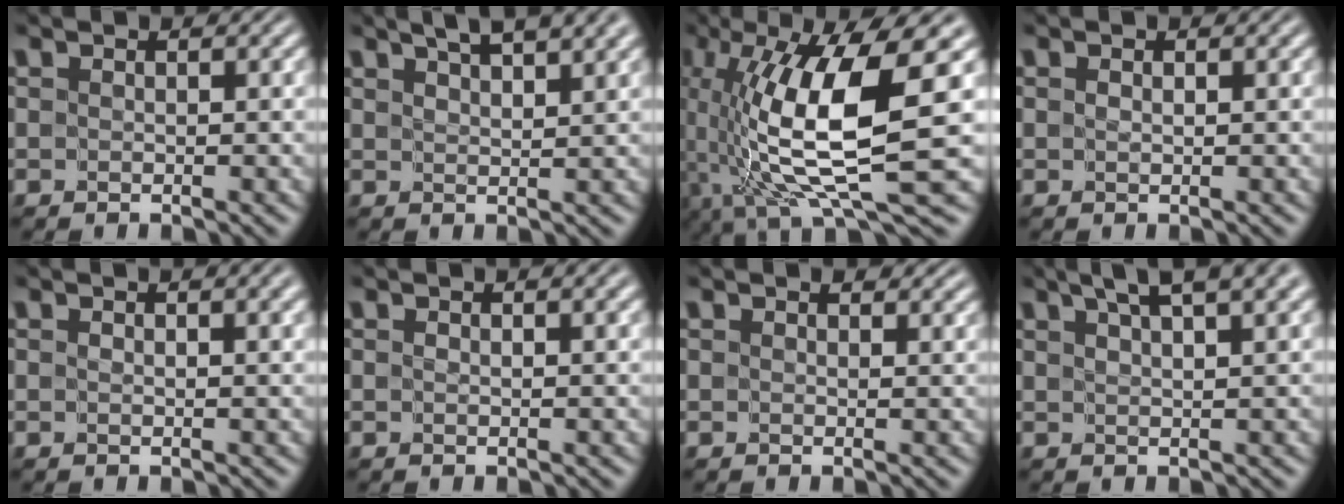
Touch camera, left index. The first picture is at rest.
{"total": 5.9, "force": [4.1, 1.7, 3.9], "torque": [-0.032, 0.028, 0.039]}
{"total": 12.0, "force": [-0.2, 3.2, 11.6], "torque": [-0.212, -0.006, 0.008]}
{"total": 0.0}
{"total": 2.0, "force": [1.1, 0.5, 1.6], "torque": [-0.009, 0.004, 0.013]}
{"total": 0.8, "force": [0.6, 0.0, 0.6], "torque": [-0.002, -0.003, 0.011]}
{"total": 1.8, "force": [1.4, 0.7, 0.9], "torque": [-0.007, 0.001, 0.018]}
{"total": 5.4, "force": [3.7, 1.1, 3.8], "torque": [-0.043, 0.025, 0.043]}